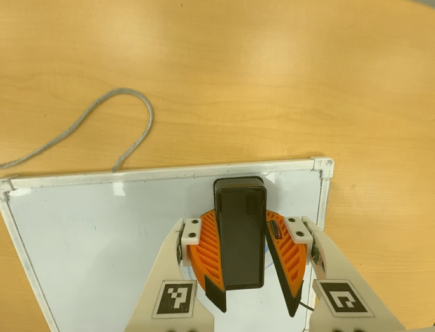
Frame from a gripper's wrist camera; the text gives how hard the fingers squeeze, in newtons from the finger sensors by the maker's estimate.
{"total": 9.5, "left": 10.9, "right": 8.0}